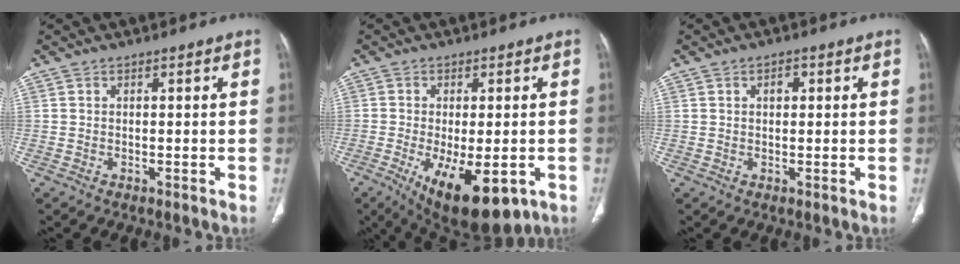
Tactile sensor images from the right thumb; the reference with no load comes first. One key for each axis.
{"total": 14.7, "fx": -6.0, "fy": 6.2, "fz": 11.9, "tx": -0.180, "ty": -0.012, "tz": -0.074}
{"total": 2.0, "fx": 0.7, "fy": 1.2, "fz": 1.5, "tx": -0.020, "ty": 0.001, "tz": 0.011}